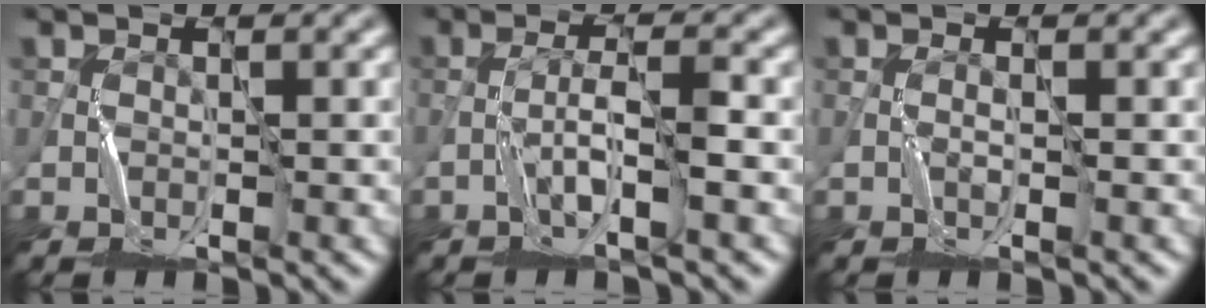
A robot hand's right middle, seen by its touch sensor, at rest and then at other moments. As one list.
[{"total": 2.3, "force": [-1.2, -0.6, 1.9], "torque": [-0.038, 0.010, -0.029]}, {"total": 0.6, "force": [-0.1, -0.6, -0.3], "torque": [0.000, 0.002, -0.004]}]